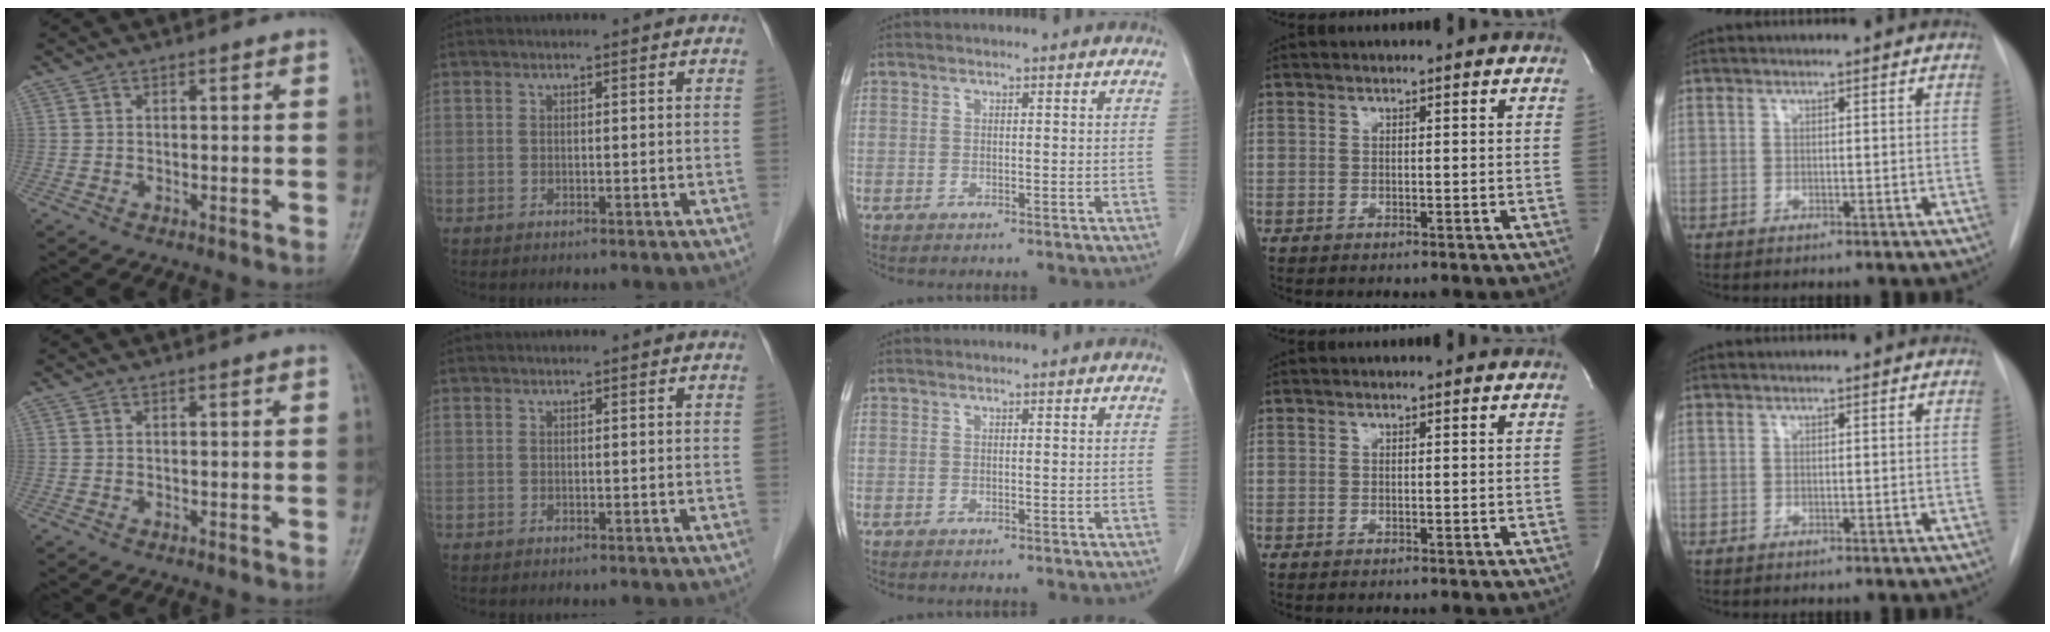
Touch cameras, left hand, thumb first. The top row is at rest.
{}